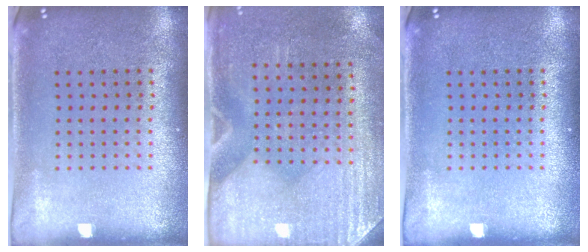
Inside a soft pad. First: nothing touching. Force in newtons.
{"total": 3.0, "press": 2.6, "slide": 1.5}
{"total": 0.0}